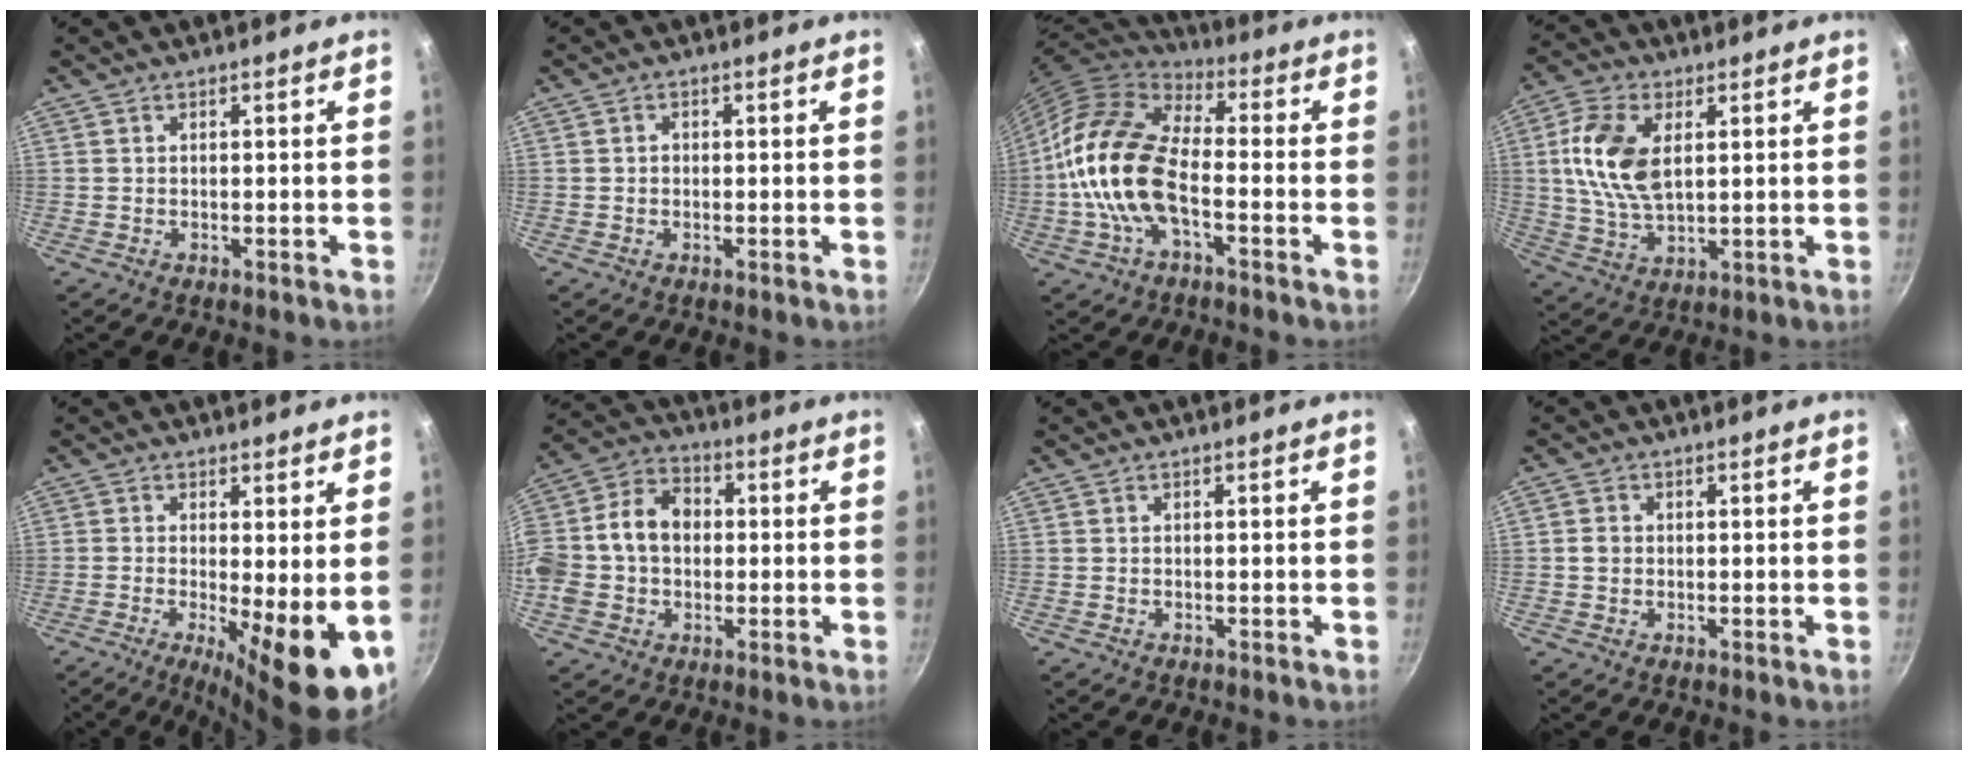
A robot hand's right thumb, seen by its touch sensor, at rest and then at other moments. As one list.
[{"total": 1.1, "force": [0.0, 1.0, 0.5], "torque": [-0.007, 0.005, -0.002]}, {"total": 17.7, "force": [-3.6, 9.2, 14.7], "torque": [-0.266, 0.032, -0.083]}, {"total": 12.5, "force": [2.7, 7.1, 10.0], "torque": [-0.191, -0.002, 0.050]}, {"total": 11.0, "force": [-1.4, 2.9, 10.5], "torque": [-0.146, -0.012, -0.016]}, {"total": 16.3, "force": [0.1, 12.5, 10.5], "torque": [-0.192, 0.043, -0.014]}, {"total": 0.0}, {"total": 2.0, "force": [0.0, 1.8, 1.0], "torque": [-0.013, 0.007, -0.002]}]